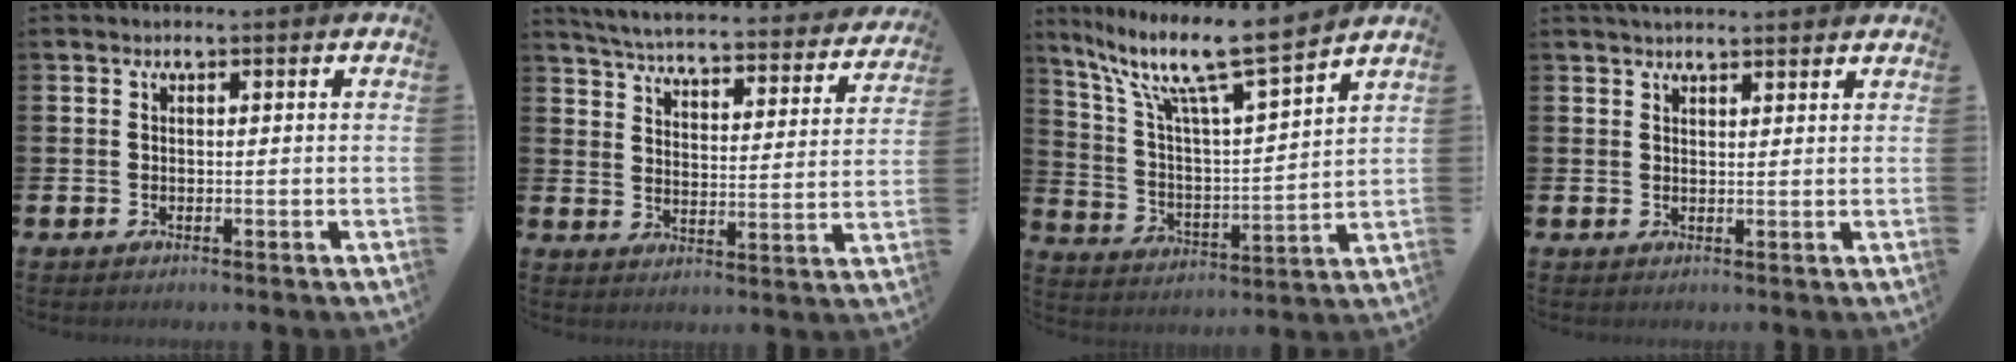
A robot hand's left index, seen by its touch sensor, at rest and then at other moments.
{"total": 4.9, "force": [4.6, 0.5, 1.4], "torque": [-0.050, -0.043, 0.074]}
{"total": 11.2, "force": [9.2, 1.4, 6.1], "torque": [-0.150, -0.060, 0.150]}
{"total": 2.4, "force": [2.4, 0.2, 0.4], "torque": [-0.007, -0.008, 0.042]}